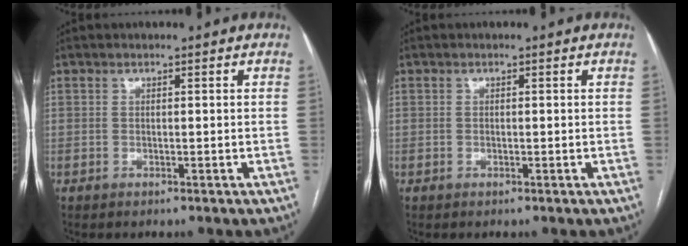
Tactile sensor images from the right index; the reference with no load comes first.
{"total": 0.0}